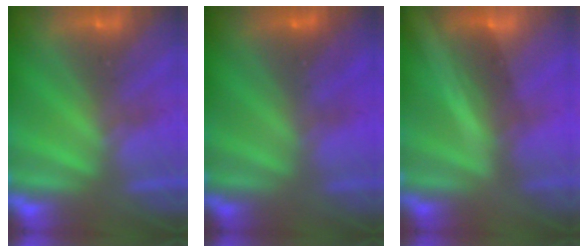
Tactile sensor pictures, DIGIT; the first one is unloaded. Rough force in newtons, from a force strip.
{"total": 4.6}
{"total": 2.1}